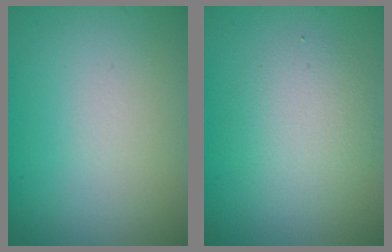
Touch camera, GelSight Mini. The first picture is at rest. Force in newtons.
{"total": 2.8, "press": 2.8, "slide": 0.2}